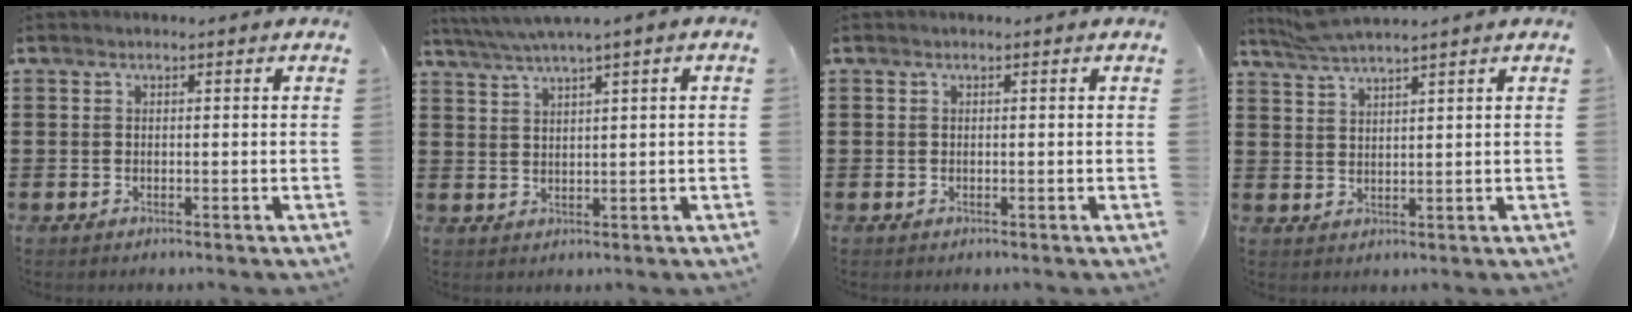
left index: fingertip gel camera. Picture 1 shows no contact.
{"total": 2.7, "force": [1.7, -0.4, 2.0], "torque": [-0.042, -0.004, 0.029]}
{"total": 0.0}
{"total": 3.5, "force": [3.2, -0.3, 1.4], "torque": [-0.038, -0.005, 0.060]}